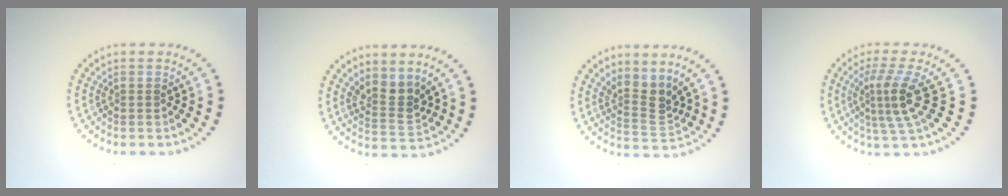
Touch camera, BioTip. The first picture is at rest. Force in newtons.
{"total": 2.8, "press": 2.1, "slide": 1.8}
{"total": 3.0, "press": 2.1, "slide": 2.1}
{"total": 3.6, "press": 2.6, "slide": 2.6}